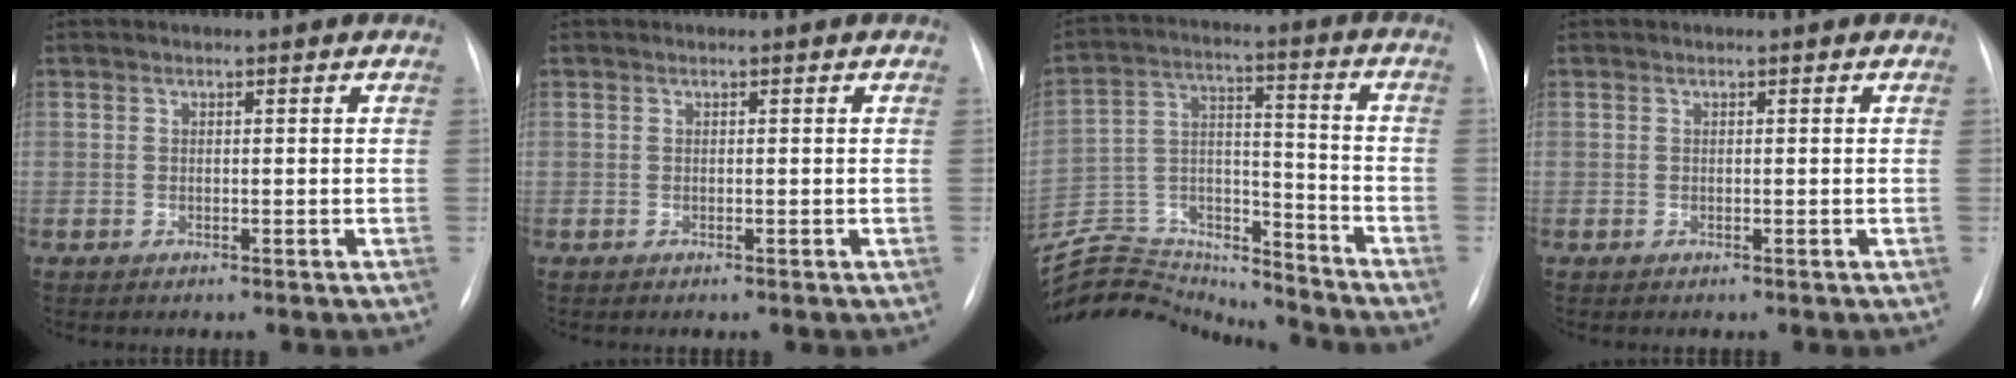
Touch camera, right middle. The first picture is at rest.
{"total": 0.0}
{"total": 20.2, "force": [-19.5, 4.0, 3.5], "torque": [-0.093, 0.039, -0.316]}
{"total": 0.0}